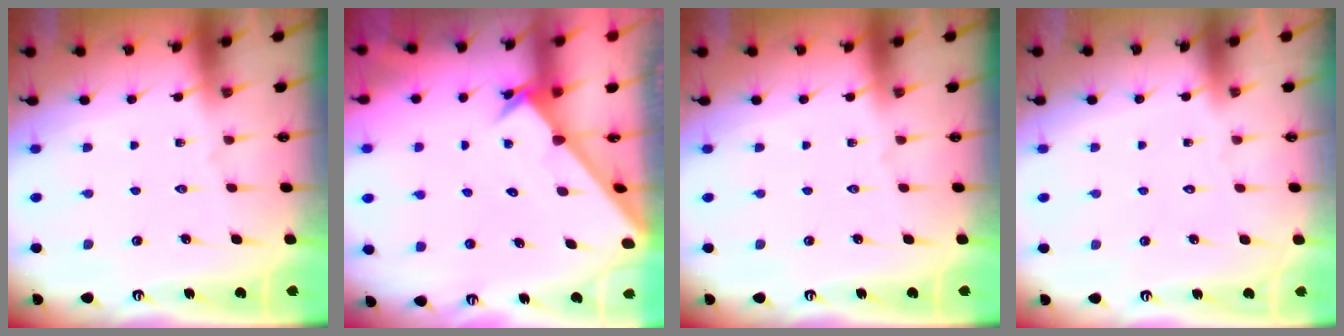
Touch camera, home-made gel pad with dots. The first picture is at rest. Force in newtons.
{"total": 2.5, "press": 2.5, "slide": 0.2}
{"total": 0.0}
{"total": 1.7, "press": 1.7, "slide": 0.1}